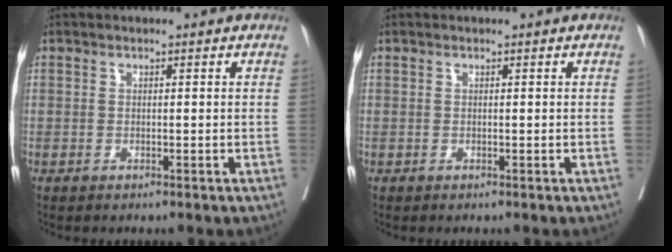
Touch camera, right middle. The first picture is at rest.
{"total": 0.0}